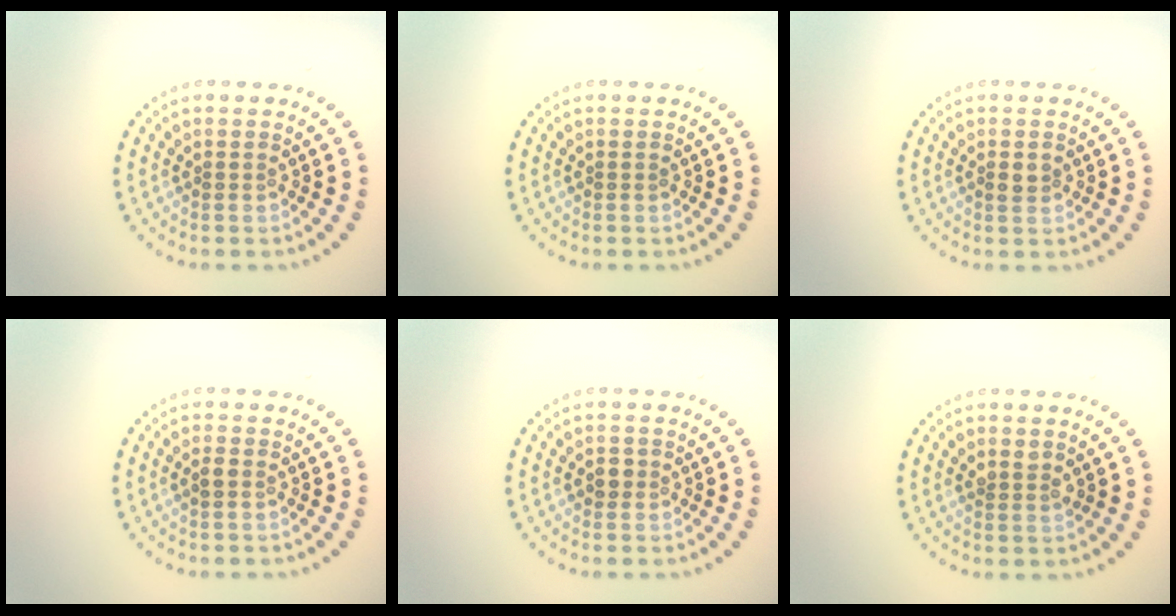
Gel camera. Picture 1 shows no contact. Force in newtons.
{"total": 0.0}
{"total": 1.1, "press": 1.1, "slide": 0.1}
{"total": 0.9, "press": 0.9, "slide": 0.1}
{"total": 1.1, "press": 1.0, "slide": 0.3}
{"total": 1.1, "press": 1.0, "slide": 0.4}